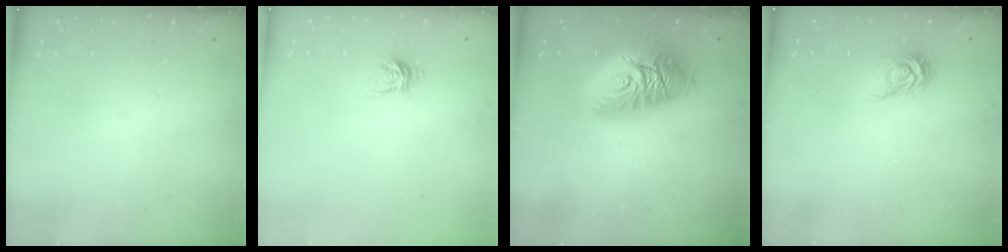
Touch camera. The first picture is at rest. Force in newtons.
{"total": 4.7, "press": 4.7, "slide": 0.4}
{"total": 16.6, "press": 16.6, "slide": 1.5}
{"total": 6.8, "press": 6.8, "slide": 0.2}